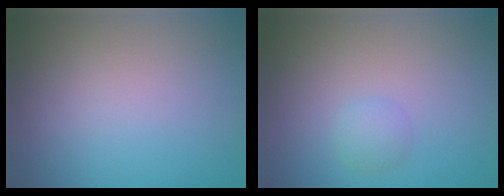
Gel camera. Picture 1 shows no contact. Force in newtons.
{"total": 1.3, "press": 1.3, "slide": 0.0}